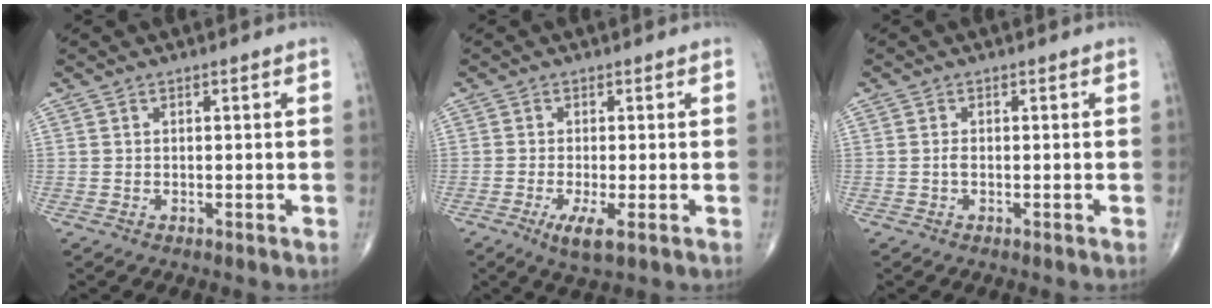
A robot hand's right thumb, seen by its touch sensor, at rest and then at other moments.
{"total": 4.4, "force": [-1.8, 0.8, 4.0], "torque": [-0.081, -0.011, -0.033]}
{"total": 0.8, "force": [-0.2, 0.4, 0.7], "torque": [-0.015, -0.001, -0.005]}